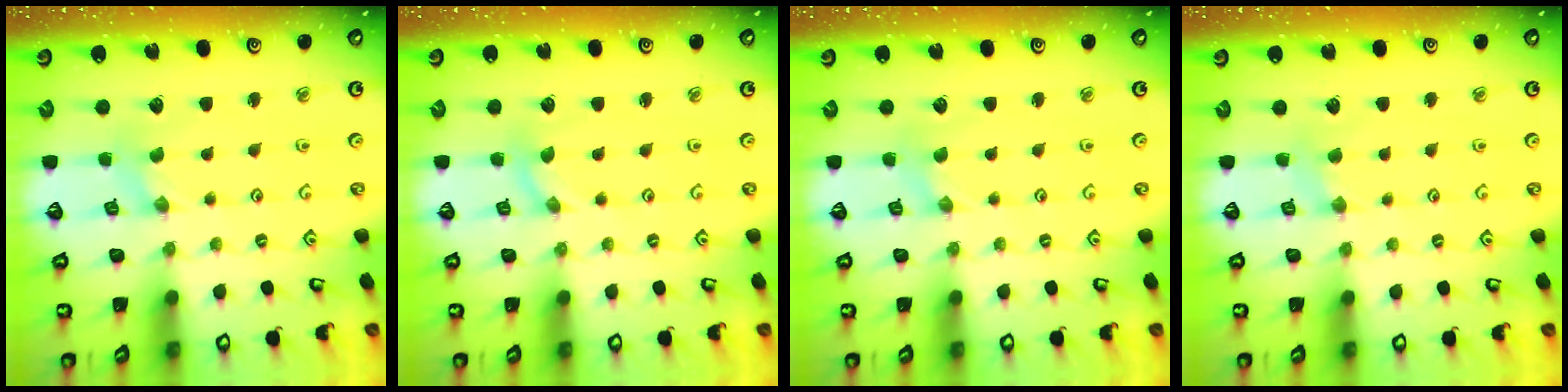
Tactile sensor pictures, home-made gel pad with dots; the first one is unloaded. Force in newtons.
{"total": 0.0}
{"total": 0.0}
{"total": 2.4, "press": 2.4, "slide": 0.4}